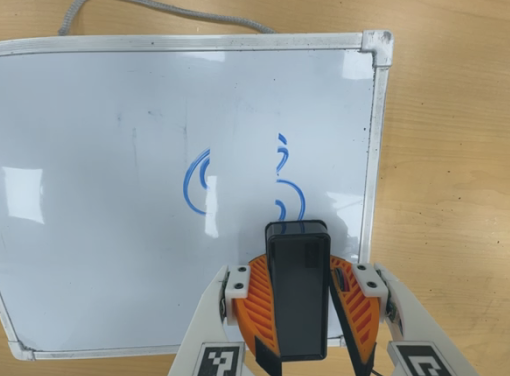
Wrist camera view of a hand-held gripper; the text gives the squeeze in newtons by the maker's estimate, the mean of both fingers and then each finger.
{"total": 9.3, "left": 10.1, "right": 8.5}